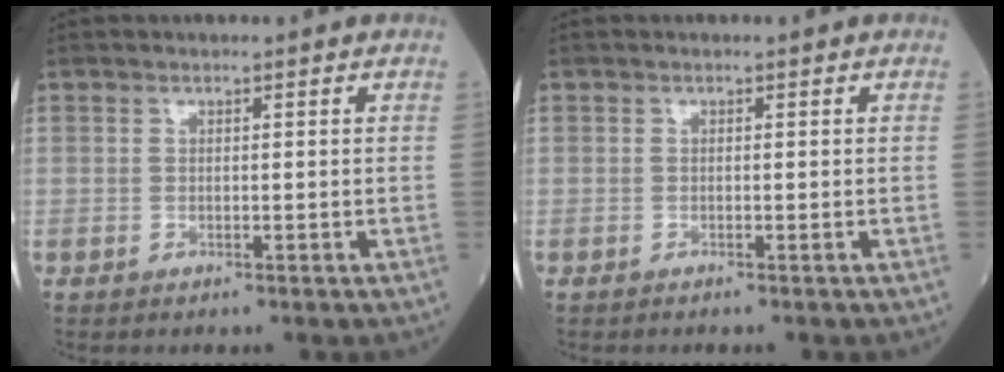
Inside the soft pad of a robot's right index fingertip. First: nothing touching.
{"total": 0.7, "force": [-0.7, 0.0, 0.3], "torque": [-0.002, -0.001, -0.010]}